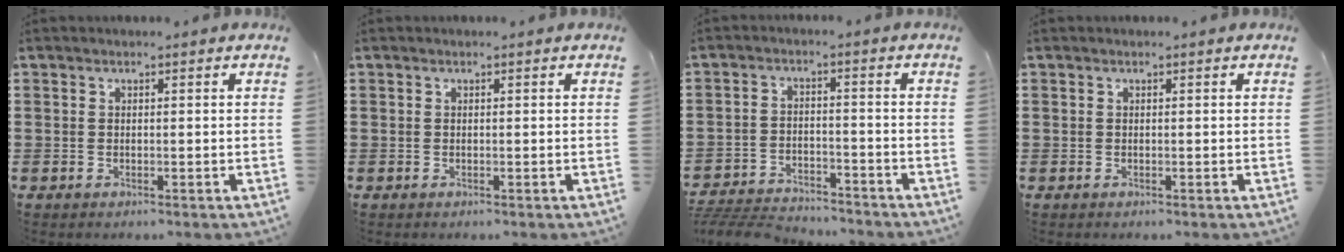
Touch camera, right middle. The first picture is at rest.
{"total": 0.0}
{"total": 5.6, "force": [-5.4, 0.8, 0.9], "torque": [-0.024, 0.006, -0.112]}
{"total": 0.0}